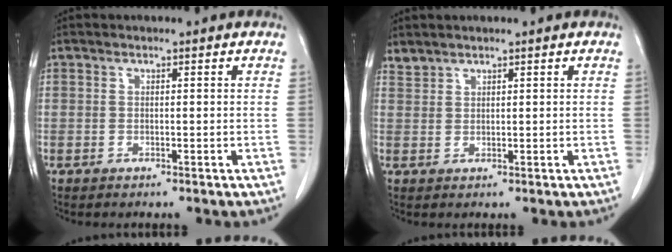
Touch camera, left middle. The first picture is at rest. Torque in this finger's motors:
{"motor_torque": [0.38, -0.53, -0.08, -0.01]}